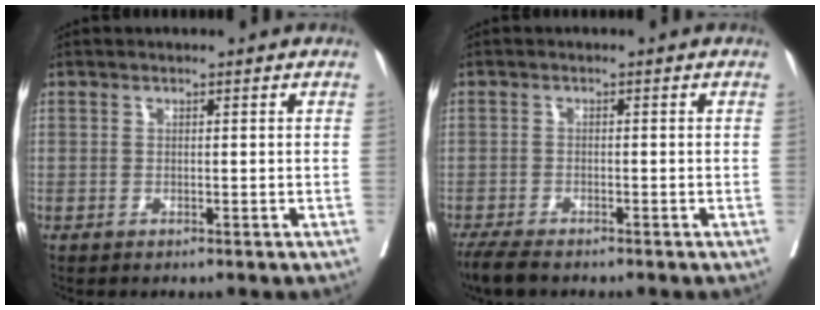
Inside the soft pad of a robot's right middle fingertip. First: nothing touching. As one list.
[{"total": 4.2, "force": [-3.5, 0.8, 2.2], "torque": [-0.043, -0.013, -0.059]}]